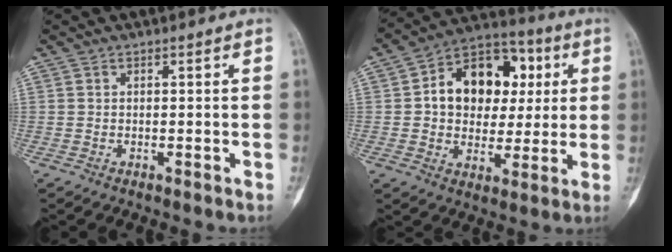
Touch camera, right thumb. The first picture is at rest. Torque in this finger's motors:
{"motor_torque": [0.67, 0.71, 0.27, -0.01, 0.06]}